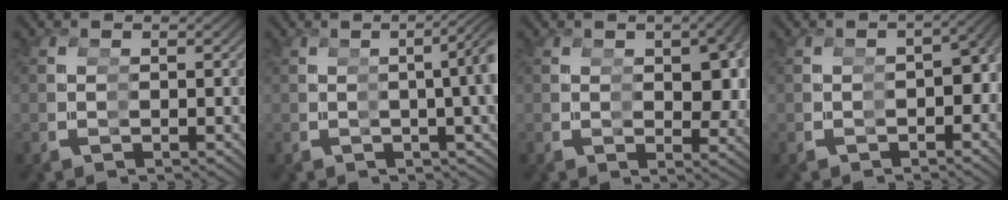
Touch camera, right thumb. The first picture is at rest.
{"total": 5.9, "force": [1.2, 1.3, 5.6], "torque": [-0.061, 0.029, 0.005]}
{"total": 4.3, "force": [0.6, 1.8, 3.8], "torque": [-0.038, -0.002, 0.011]}
{"total": 4.5, "force": [-1.1, 2.6, 3.4], "torque": [-0.035, 0.002, -0.013]}